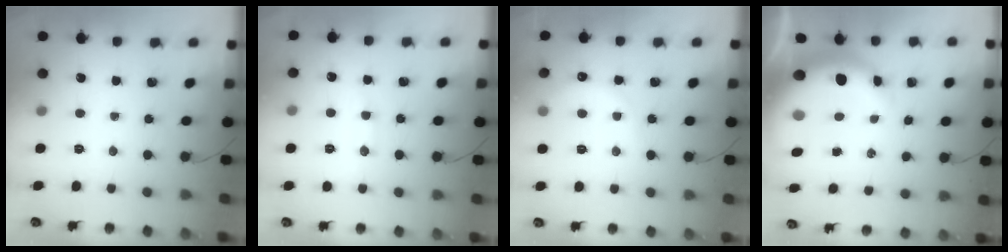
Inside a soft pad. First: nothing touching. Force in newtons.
{"total": 7.3, "press": 7.2, "slide": 1.3}
{"total": 7.2, "press": 7.0, "slide": 1.4}
{"total": 9.1, "press": 8.7, "slide": 2.4}